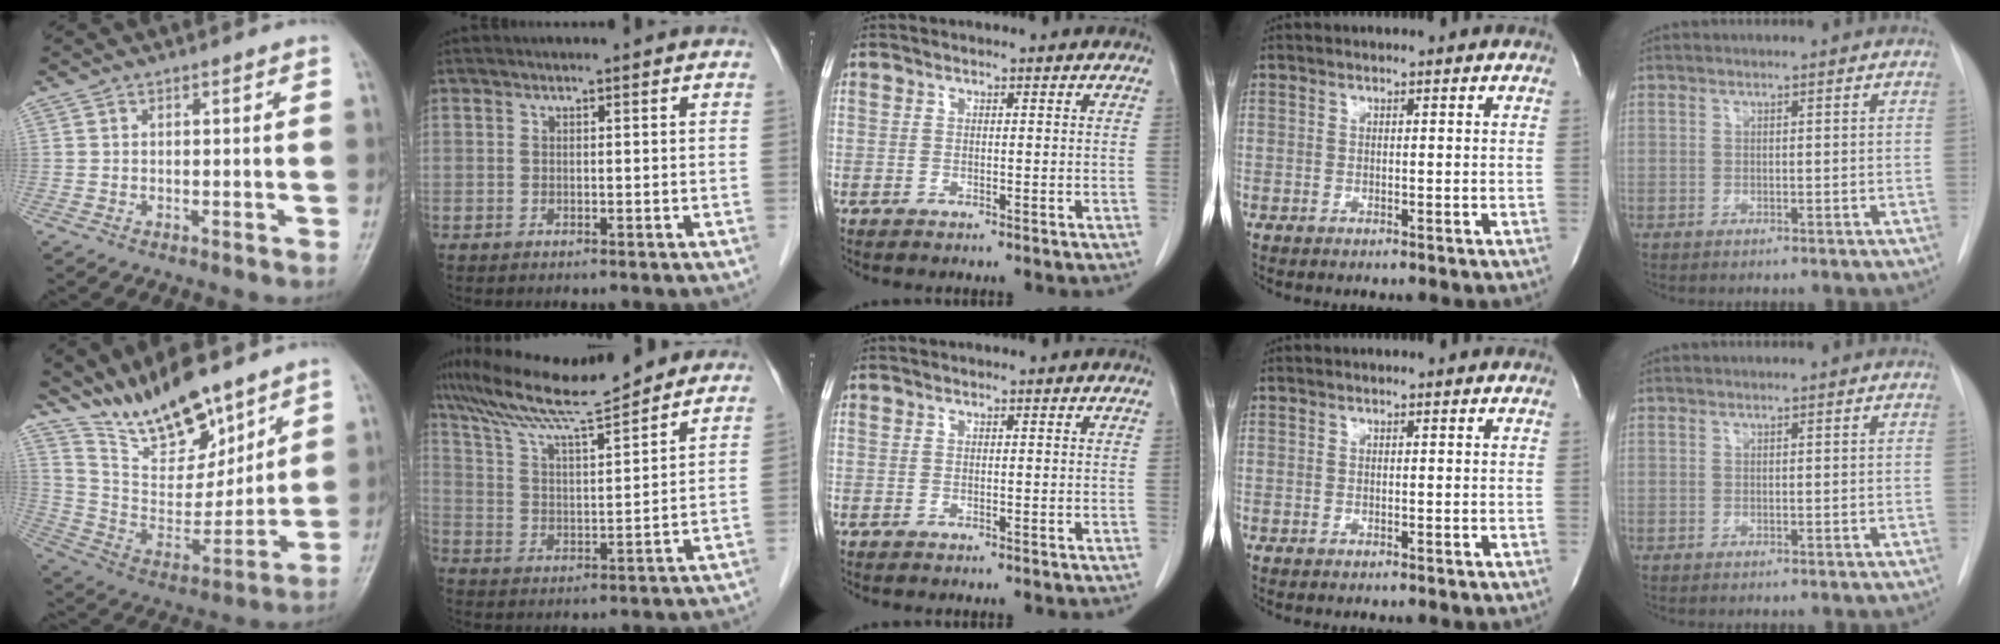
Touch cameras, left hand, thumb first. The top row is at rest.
{"thumb": {"total": 16.7, "force": [13.1, 5.9, 8.5], "torque": [-0.106, -0.075, 0.248]}, "index": {"total": 15.7, "force": [13.4, 1.1, 8.0], "torque": [-0.148, 0.023, 0.225]}}